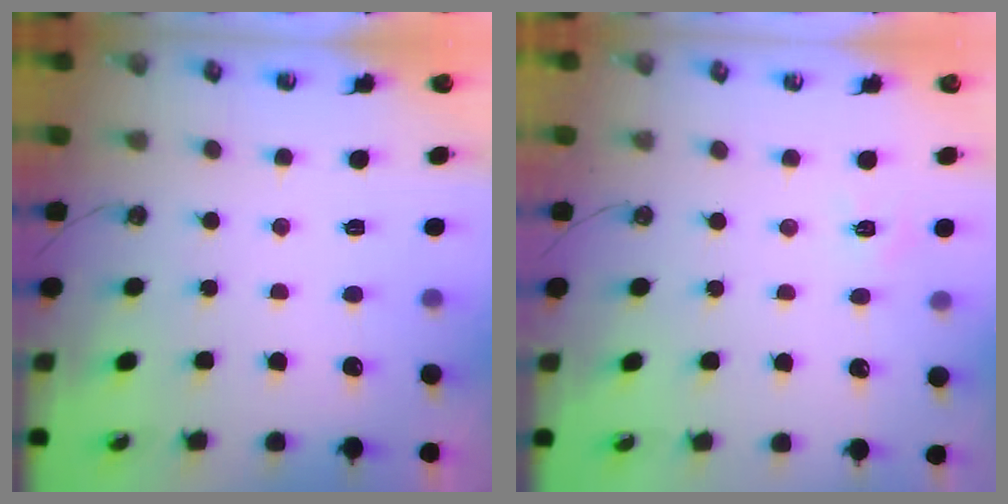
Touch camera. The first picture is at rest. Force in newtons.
{"total": 3.9, "press": 3.9, "slide": 0.5}